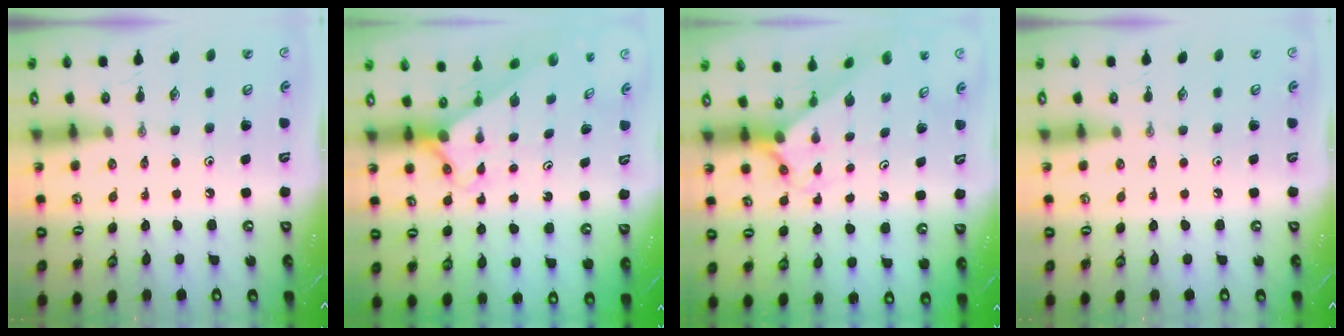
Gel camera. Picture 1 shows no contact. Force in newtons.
{"total": 2.2, "press": 2.2, "slide": 0.2}
{"total": 1.7, "press": 1.7, "slide": 0.2}
{"total": 0.0}